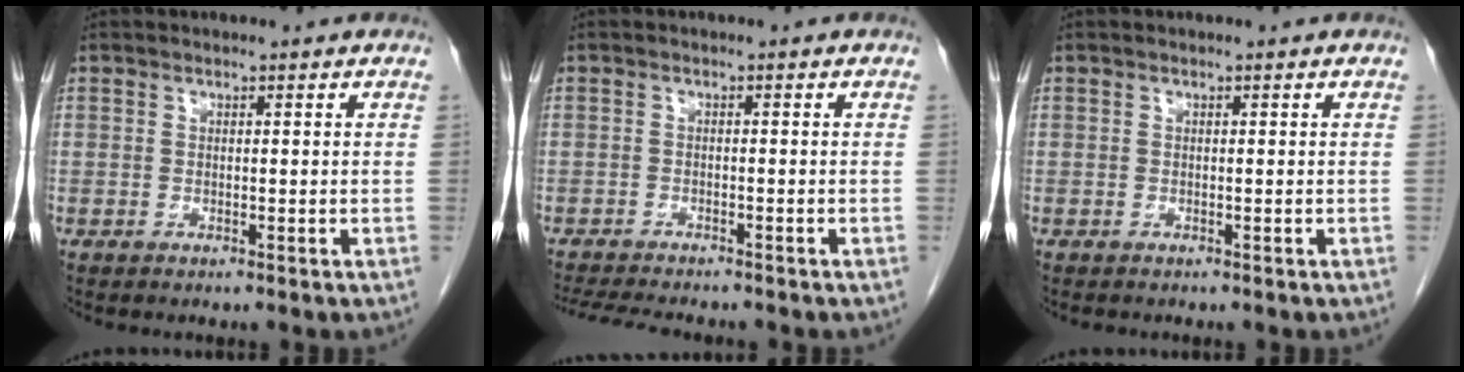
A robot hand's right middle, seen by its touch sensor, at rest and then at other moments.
{"total": 7.9, "force": [-7.1, 1.1, 3.2], "torque": [-0.051, -0.013, -0.111]}
{"total": 0.6, "force": [-0.5, 0.3, 0.1], "torque": [-0.008, 0.001, -0.010]}